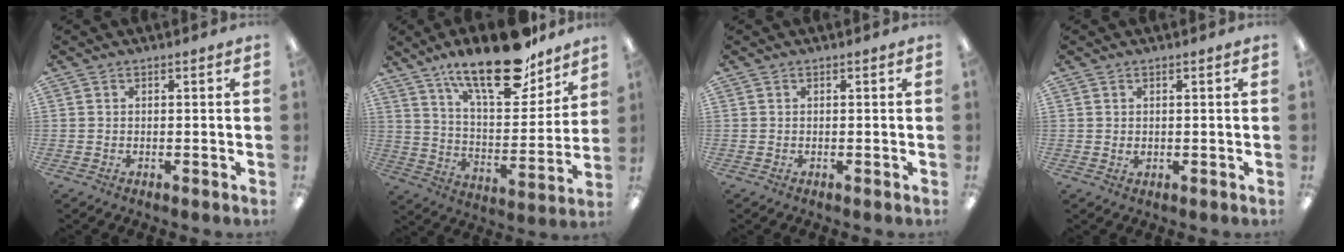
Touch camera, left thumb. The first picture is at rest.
{"total": 20.9, "force": [15.4, 6.9, 12.3], "torque": [-0.193, -0.100, 0.259]}
{"total": 0.0}
{"total": 1.1, "force": [0.3, 0.6, 0.9], "torque": [-0.019, 0.002, 0.005]}